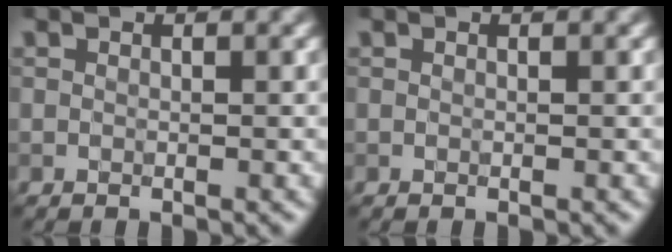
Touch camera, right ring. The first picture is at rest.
{"total": 0.0}